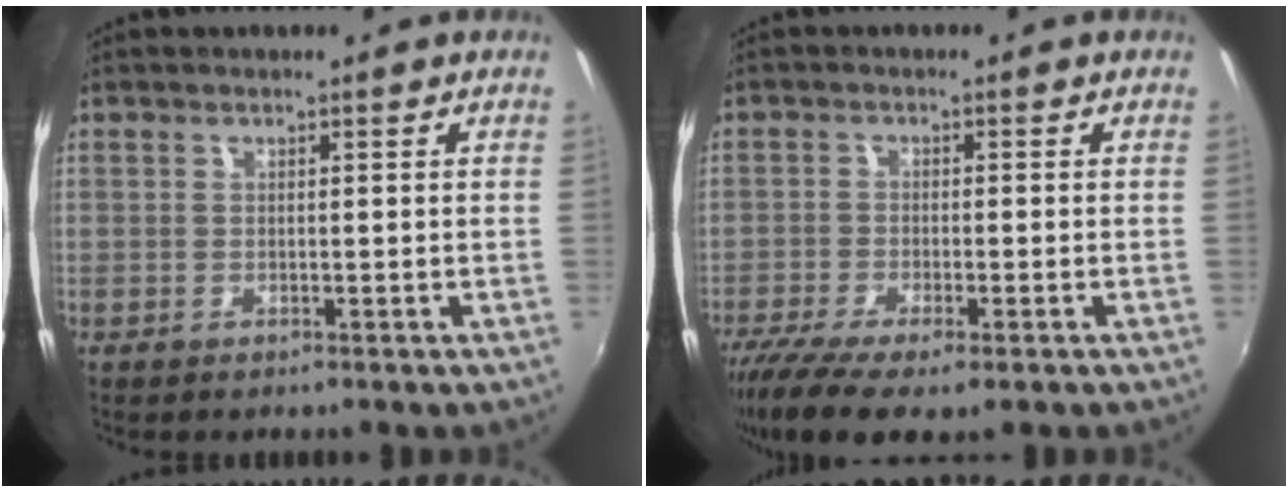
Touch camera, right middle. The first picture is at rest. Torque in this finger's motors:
{"motor_torque": [1.16, -0.98, 0.19, 0.08]}